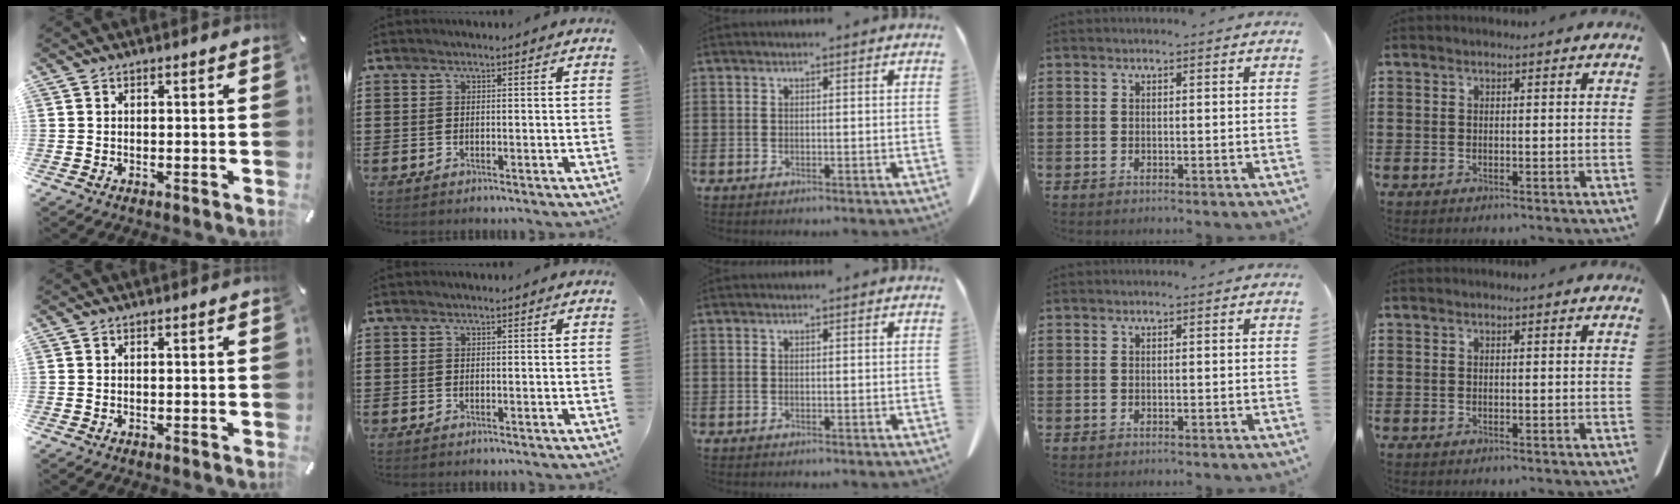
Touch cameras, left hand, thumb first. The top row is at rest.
{}